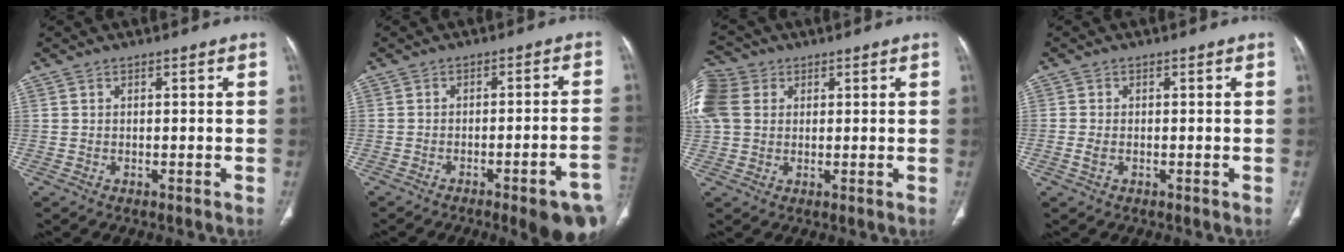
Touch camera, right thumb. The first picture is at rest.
{"total": 12.6, "force": [-6.7, 1.9, 10.5], "torque": [-0.099, 0.033, -0.082]}
{"total": 12.1, "force": [3.4, 9.7, 6.4], "torque": [-0.164, 0.025, 0.063]}
{"total": 1.7, "force": [-0.4, 1.1, 1.2], "torque": [-0.029, 0.002, -0.009]}